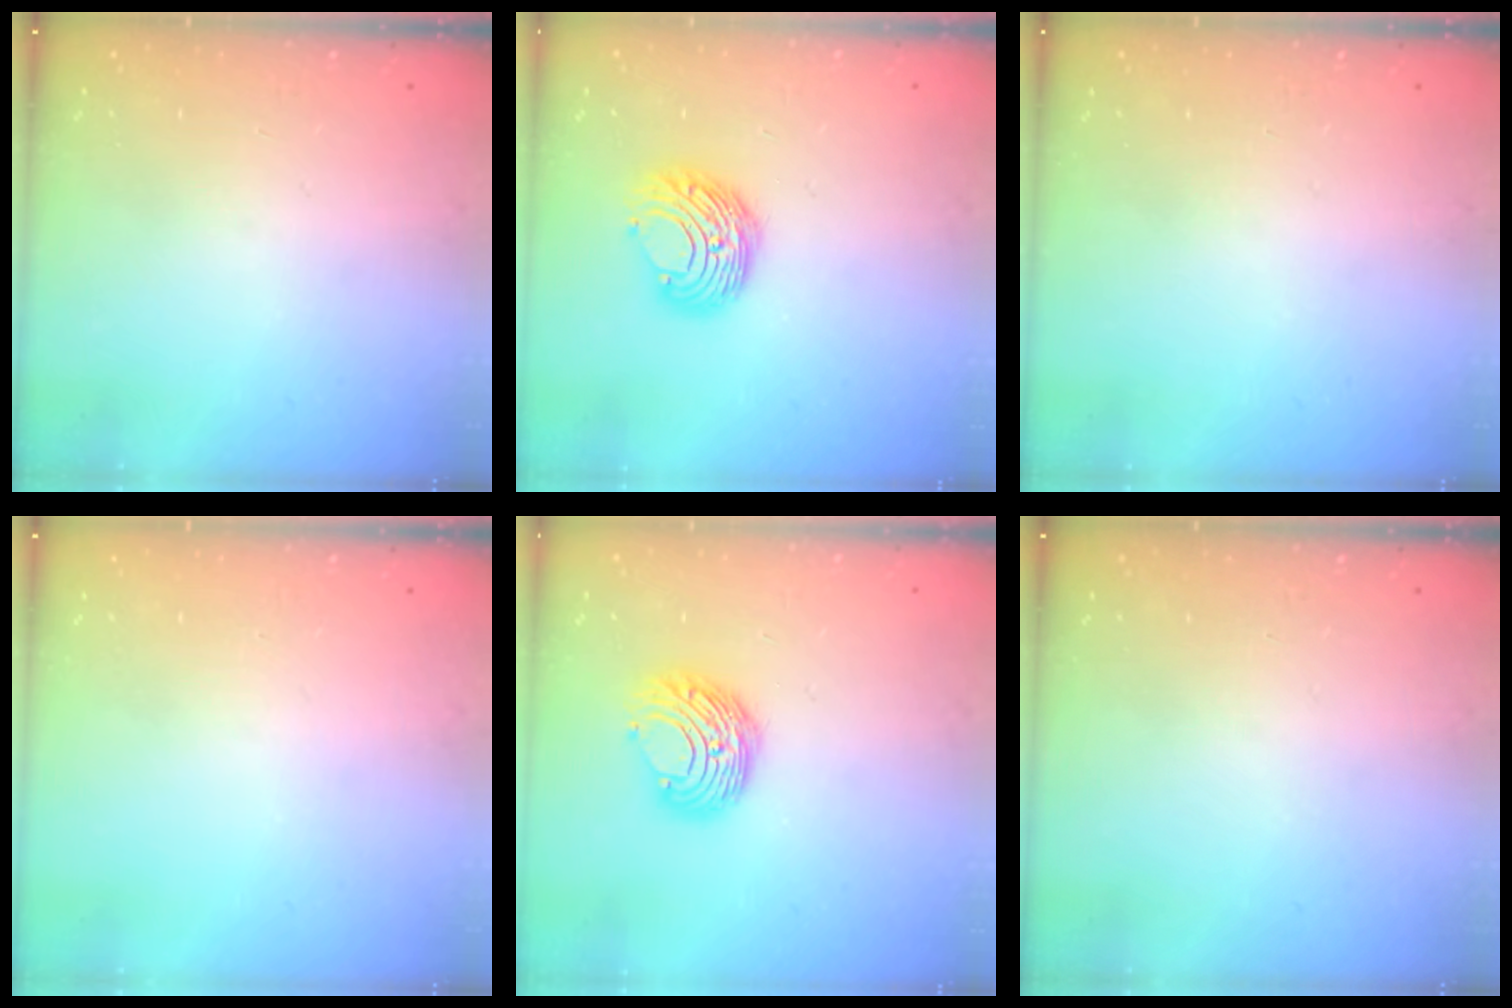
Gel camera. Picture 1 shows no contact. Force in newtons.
{"total": 9.1, "press": 9.1, "slide": 0.4}
{"total": 0.0}
{"total": 0.0}
{"total": 9.1, "press": 9.1, "slide": 0.4}
{"total": 0.0}